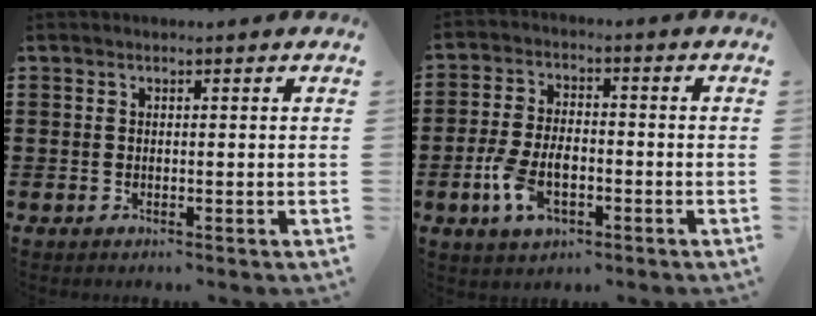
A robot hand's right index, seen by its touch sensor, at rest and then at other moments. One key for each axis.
{"total": 7.1, "fx": -2.4, "fy": 3.9, "fz": 5.4, "tx": -0.125, "ty": 0.001, "tz": -0.049}